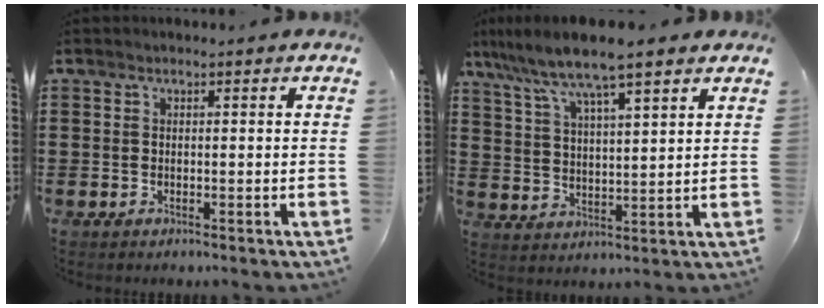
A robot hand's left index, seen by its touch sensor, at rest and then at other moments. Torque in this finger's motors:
{"motor_torque": [2.14, 0.00, 1.05, 0.21]}